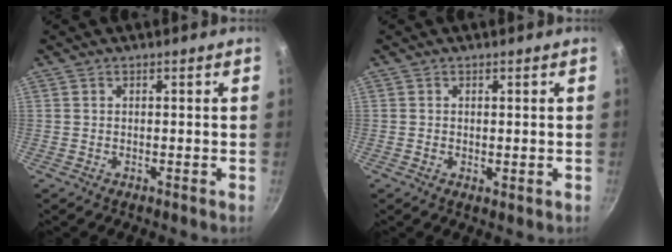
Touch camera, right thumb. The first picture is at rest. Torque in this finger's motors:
{"motor_torque": [-0.10, -0.03, -0.33, 0.02, 0.09]}